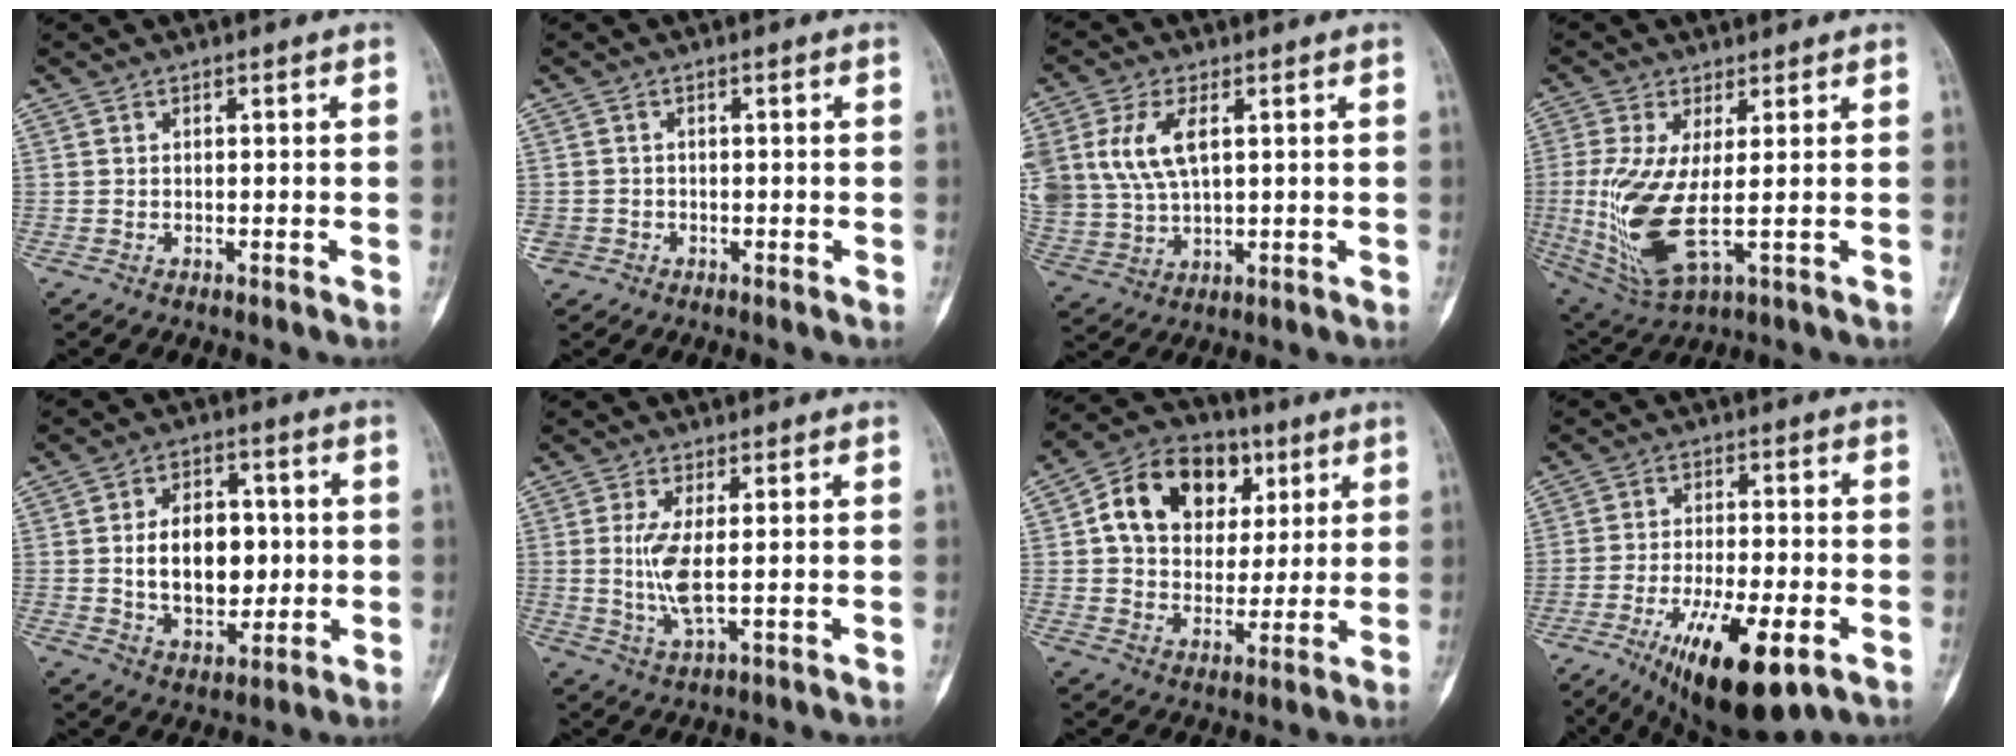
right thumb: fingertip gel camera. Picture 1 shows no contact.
{"total": 2.0, "force": [-0.7, 1.9, 0.0], "torque": [0.011, 0.009, -0.015]}
{"total": 11.3, "force": [3.3, 6.2, 8.8], "torque": [-0.195, -0.001, 0.074]}
{"total": 12.5, "force": [-0.6, 4.1, 11.8], "torque": [-0.276, -0.020, 0.001]}
{"total": 13.1, "force": [0.3, 8.6, 9.8], "torque": [-0.116, 0.006, 0.014]}
{"total": 6.2, "force": [0.5, 1.6, 6.0], "torque": [-0.140, -0.015, 0.012]}
{"total": 16.7, "force": [5.4, 12.6, 9.6], "torque": [-0.128, 0.004, 0.086]}
{"total": 15.7, "force": [-7.5, 5.1, 12.8], "torque": [-0.212, 0.007, -0.112]}